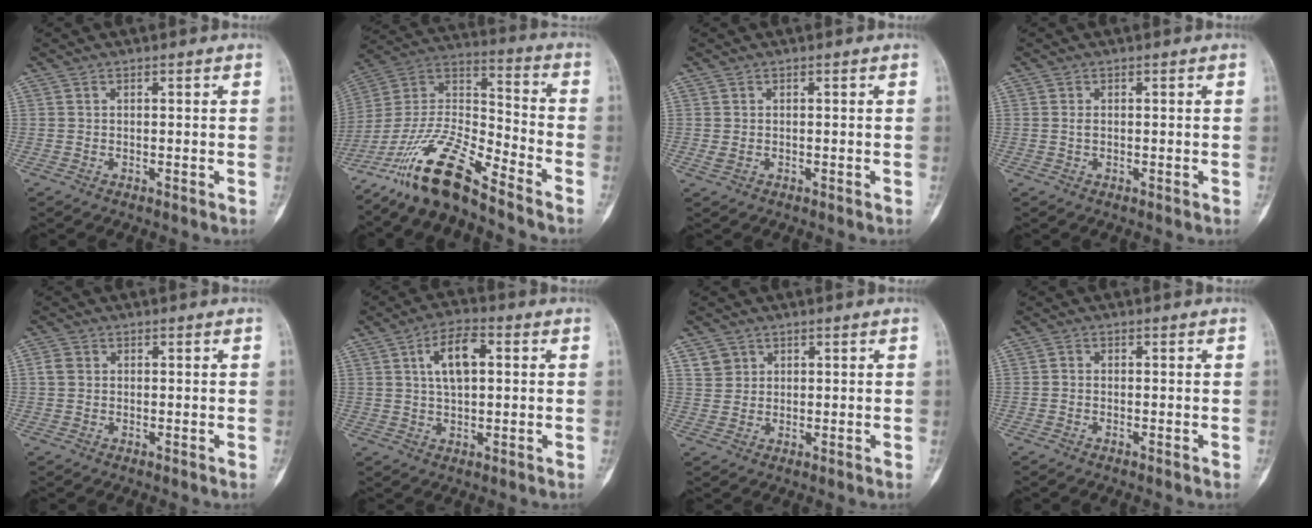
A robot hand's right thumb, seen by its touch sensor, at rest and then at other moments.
{"total": 16.8, "force": [-12.8, 3.4, 10.3], "torque": [-0.202, 0.076, -0.245]}
{"total": 1.0, "force": [-0.1, 0.7, 0.7], "torque": [-0.020, 0.002, 0.002]}
{"total": 0.7, "force": [0.1, 0.4, 0.6], "torque": [-0.008, 0.000, 0.002]}
{"total": 2.2, "force": [0.4, 1.8, 1.1], "torque": [-0.018, 0.004, 0.008]}
{"total": 8.0, "force": [2.1, 3.8, 6.7], "torque": [-0.117, 0.009, 0.032]}
{"total": 3.1, "force": [1.7, 2.5, 0.4], "torque": [0.012, -0.009, 0.030]}
{"total": 0.0}